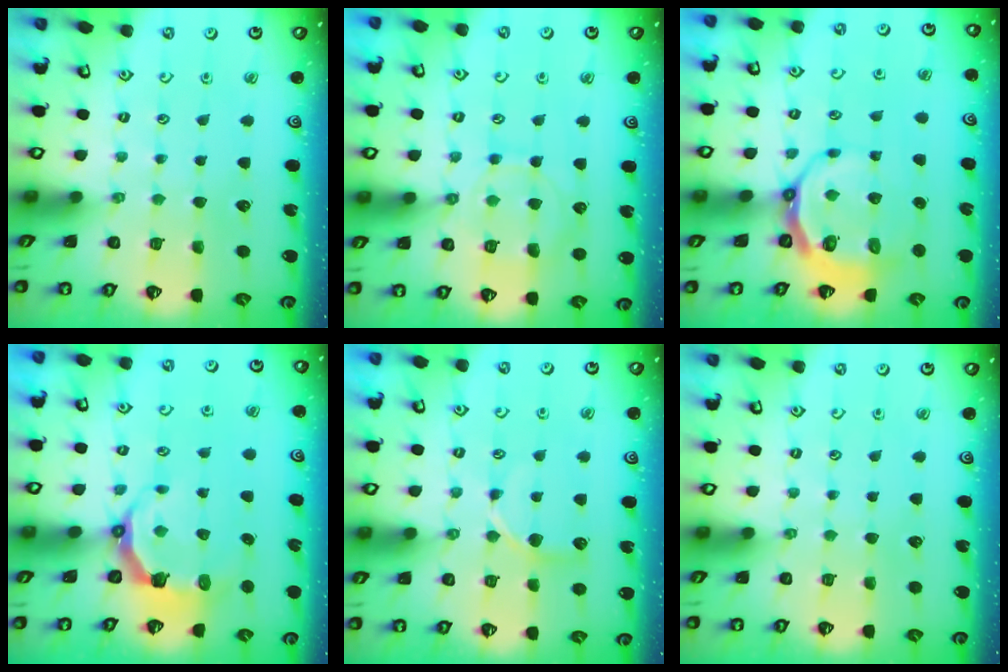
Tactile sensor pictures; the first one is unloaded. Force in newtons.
{"total": 10.0, "press": 10.0, "slide": 1.0}
{"total": 8.1, "press": 7.4, "slide": 3.2}
{"total": 5.3, "press": 3.5, "slide": 4.0}
{"total": 5.6, "press": 5.5, "slide": 0.8}
{"total": 0.0}